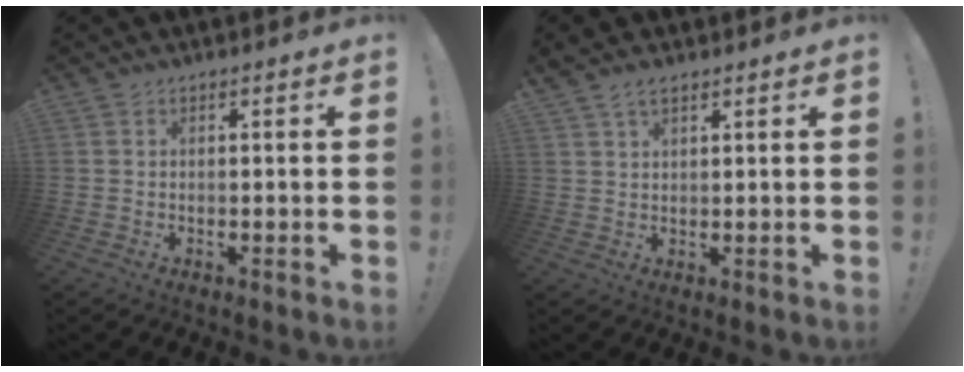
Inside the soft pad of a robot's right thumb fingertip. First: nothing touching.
{"total": 3.5, "force": [2.5, 1.6, 1.7], "torque": [-0.019, -0.014, 0.046]}